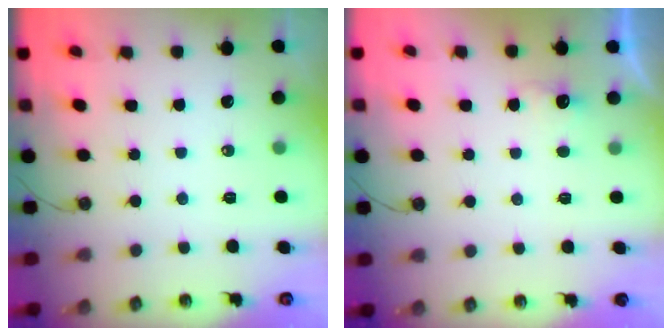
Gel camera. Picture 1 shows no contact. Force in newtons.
{"total": 2.2, "press": 2.0, "slide": 0.9}